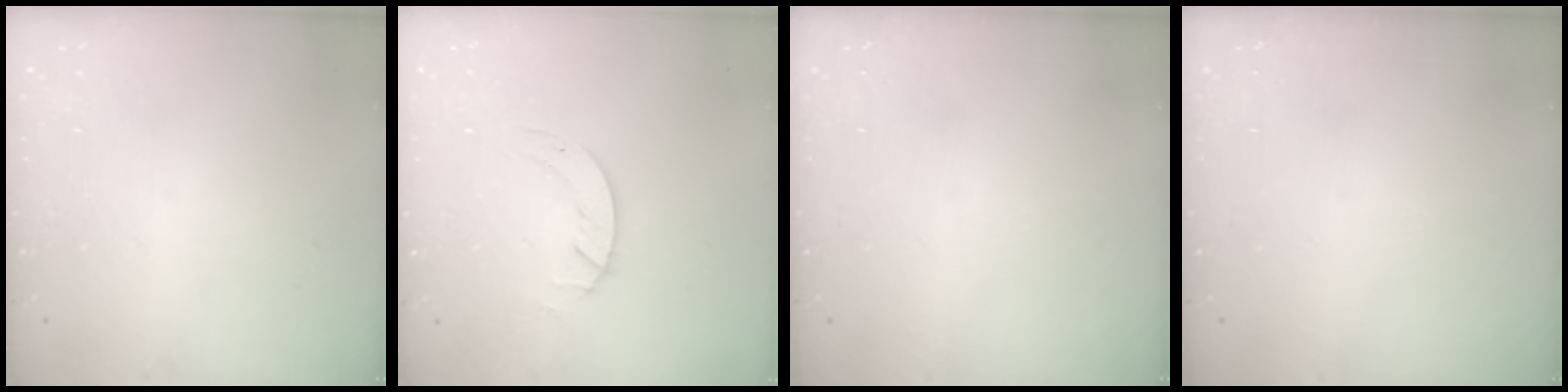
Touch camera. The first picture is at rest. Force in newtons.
{"total": 2.0, "press": 2.0, "slide": 0.2}
{"total": 0.0}
{"total": 0.0}